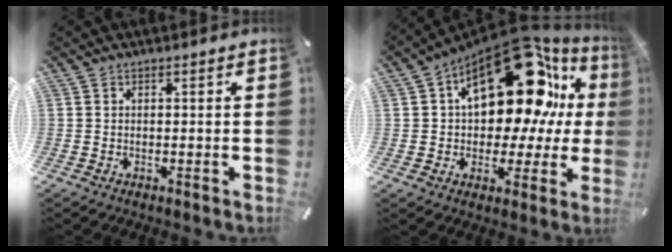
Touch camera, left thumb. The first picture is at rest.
{"total": 25.2, "force": [10.4, 13.4, 18.7], "torque": [-0.292, -0.069, 0.175]}